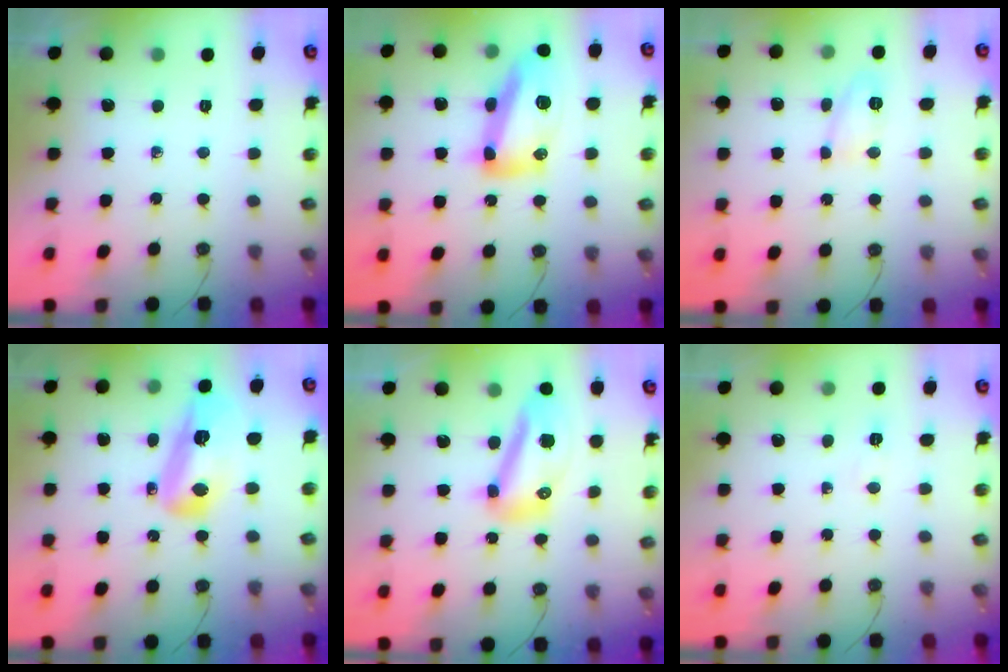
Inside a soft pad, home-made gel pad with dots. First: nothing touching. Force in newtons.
{"total": 17.7, "press": 16.6, "slide": 6.0}
{"total": 8.3, "press": 7.0, "slide": 4.4}
{"total": 13.7, "press": 13.6, "slide": 1.5}
{"total": 15.7, "press": 15.7, "slide": 0.5}
{"total": 3.0, "press": 3.0, "slide": 0.5}